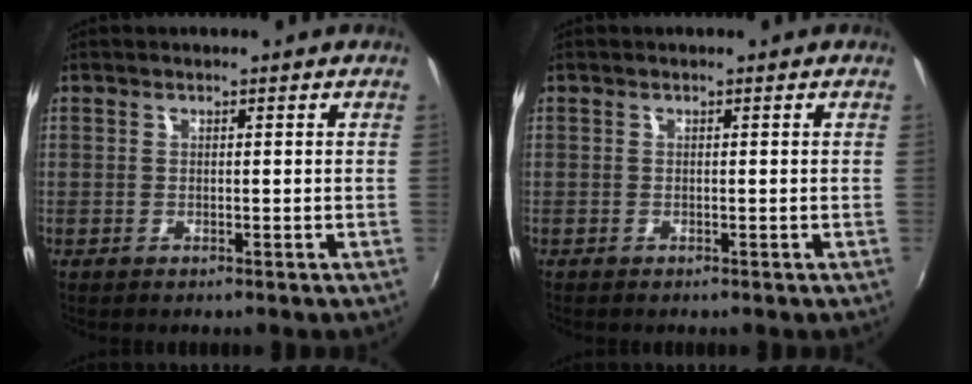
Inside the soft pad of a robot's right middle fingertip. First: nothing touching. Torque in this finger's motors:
{"motor_torque": [-0.43, 0.02, -0.03, -0.01]}